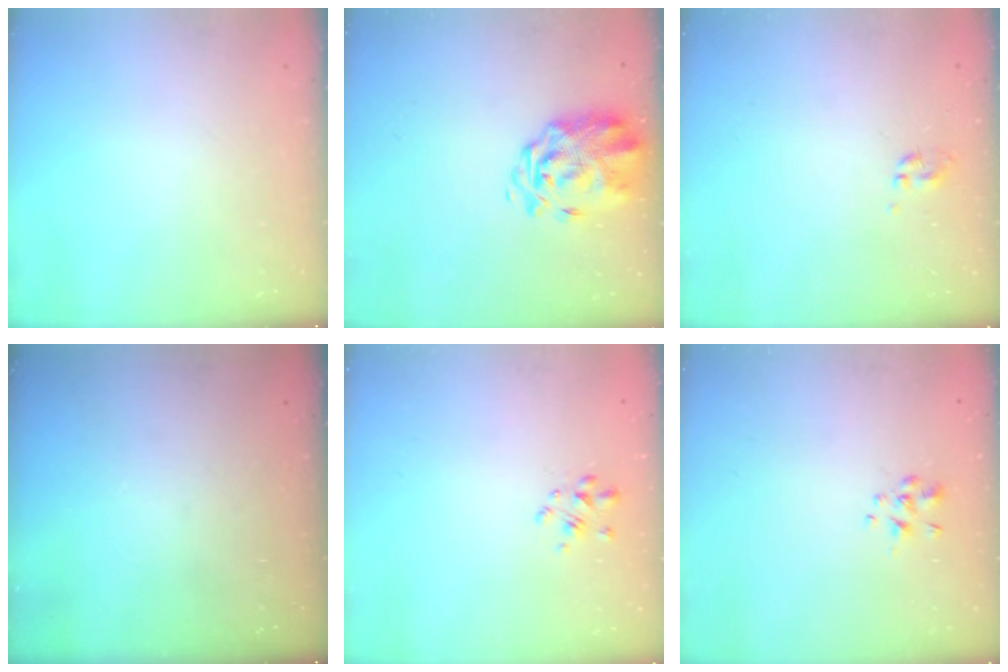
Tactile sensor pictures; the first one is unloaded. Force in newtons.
{"total": 4.0, "press": 3.8, "slide": 1.2}
{"total": 0.0}
{"total": 0.0}
{"total": 2.7, "press": 2.4, "slide": 1.1}
{"total": 1.6, "press": 1.4, "slide": 0.7}